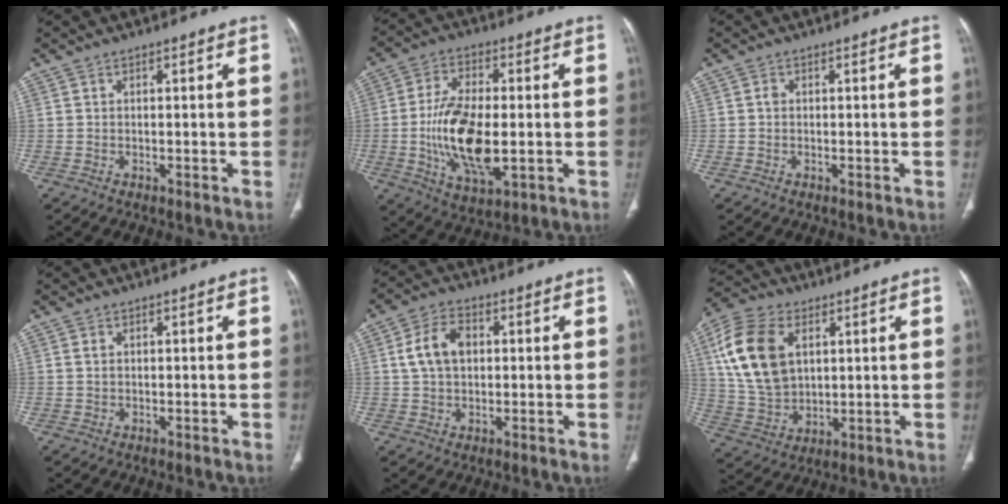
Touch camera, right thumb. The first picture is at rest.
{"total": 15.6, "force": [-1.8, 7.3, 13.6], "torque": [-0.256, -0.008, -0.027]}
{"total": 0.6, "force": [0.0, 0.5, 0.4], "torque": [-0.004, 0.002, -0.003]}
{"total": 1.2, "force": [0.3, 0.8, 0.8], "torque": [-0.016, 0.000, 0.009]}
{"total": 7.9, "force": [1.4, 5.3, 5.7], "torque": [-0.101, 0.012, 0.024]}
{"total": 16.6, "force": [4.8, 10.9, 11.6], "torque": [-0.223, -0.006, 0.101]}